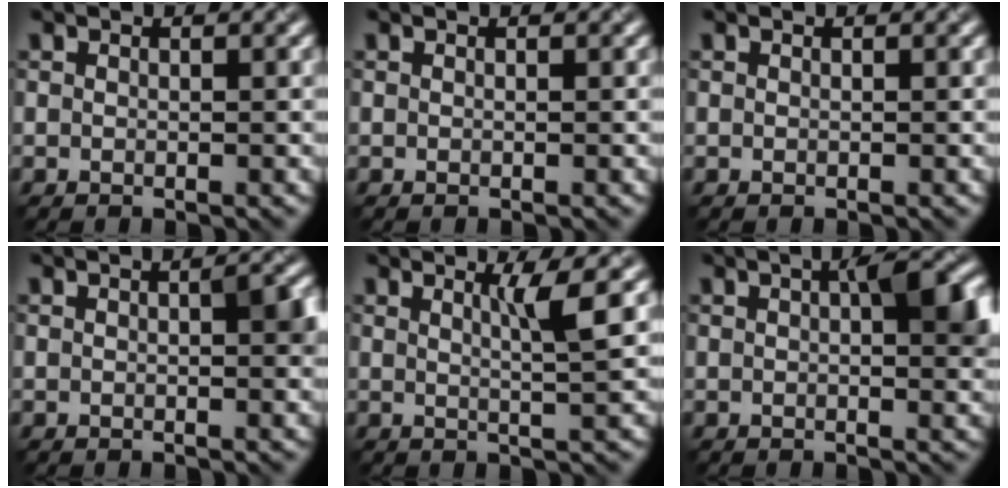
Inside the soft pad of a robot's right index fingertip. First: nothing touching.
{"total": 0.0}
{"total": 0.0}
{"total": 2.6, "force": [0.3, 1.1, 2.3], "torque": [-0.028, 0.005, 0.003]}
{"total": 2.5, "force": [1.1, 0.0, 2.2], "torque": [-0.034, 0.002, 0.017]}
{"total": 5.0, "force": [1.1, 1.9, 4.5], "torque": [-0.059, 0.008, 0.014]}